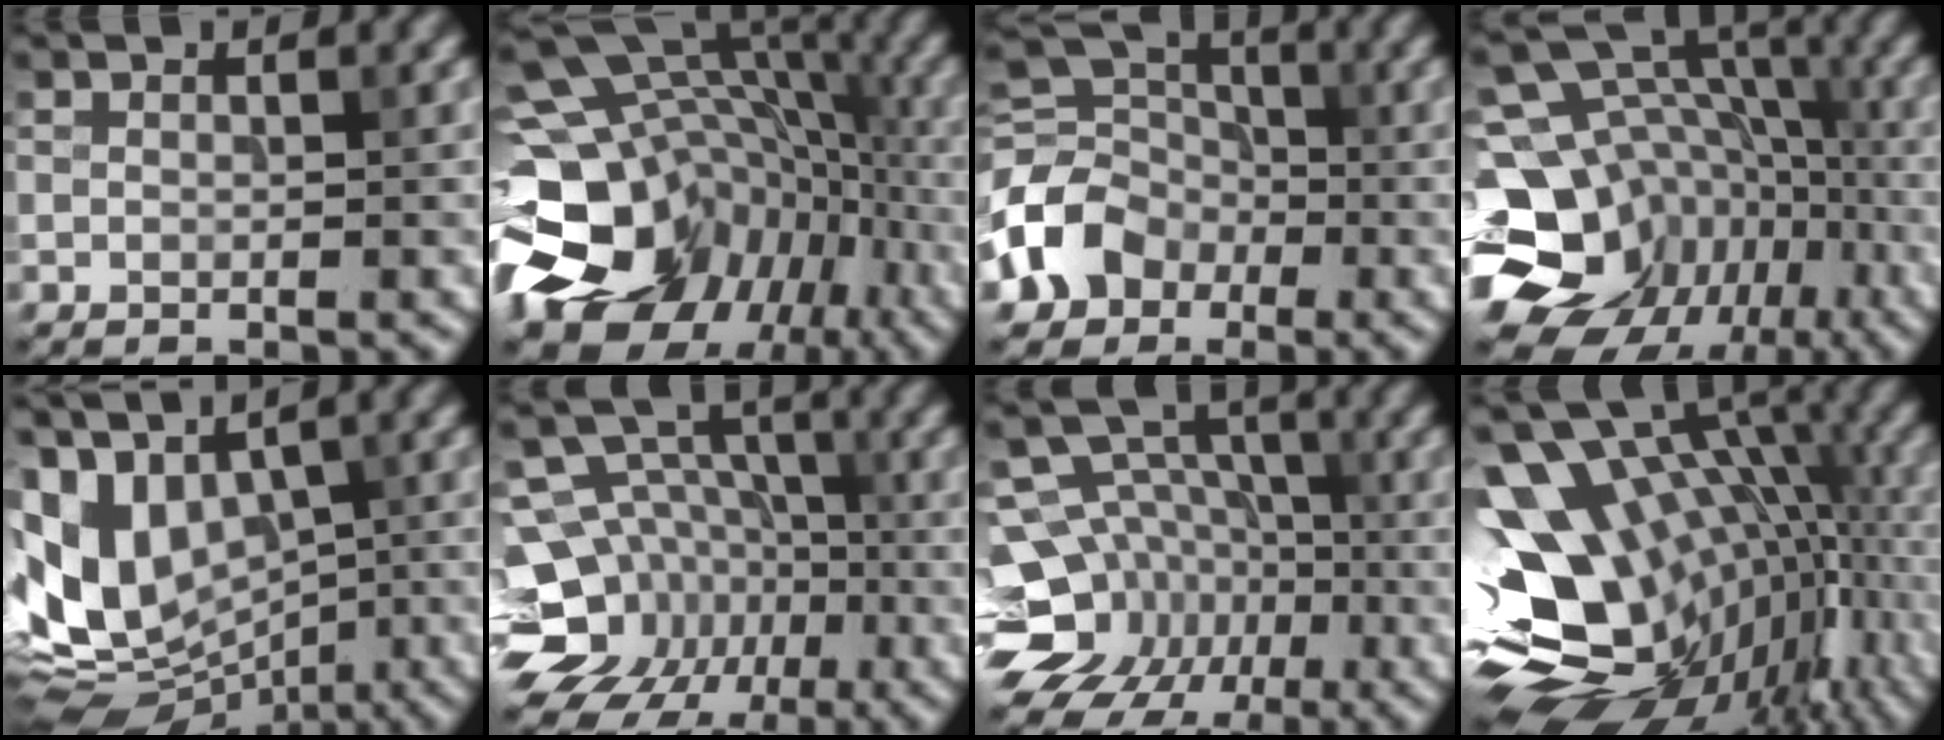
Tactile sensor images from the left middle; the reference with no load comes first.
{"total": 19.2, "force": [-7.6, 15.1, 9.1], "torque": [-0.167, -0.008, -0.114]}
{"total": 6.2, "force": [-2.4, 5.1, 2.7], "torque": [-0.054, 0.006, -0.065]}
{"total": 18.0, "force": [-6.2, 14.9, 7.9], "torque": [-0.165, -0.009, -0.084]}
{"total": 12.8, "force": [0.4, 8.3, 9.7], "torque": [-0.181, 0.006, 0.021]}
{"total": 13.1, "force": [-5.7, 10.9, 4.7], "torque": [-0.090, -0.011, -0.095]}
{"total": 11.7, "force": [-5.2, 9.7, 3.9], "torque": [-0.069, -0.004, -0.093]}
{"total": 16.8, "force": [-1.5, 10.4, 13.1], "torque": [-0.228, 0.001, -0.018]}